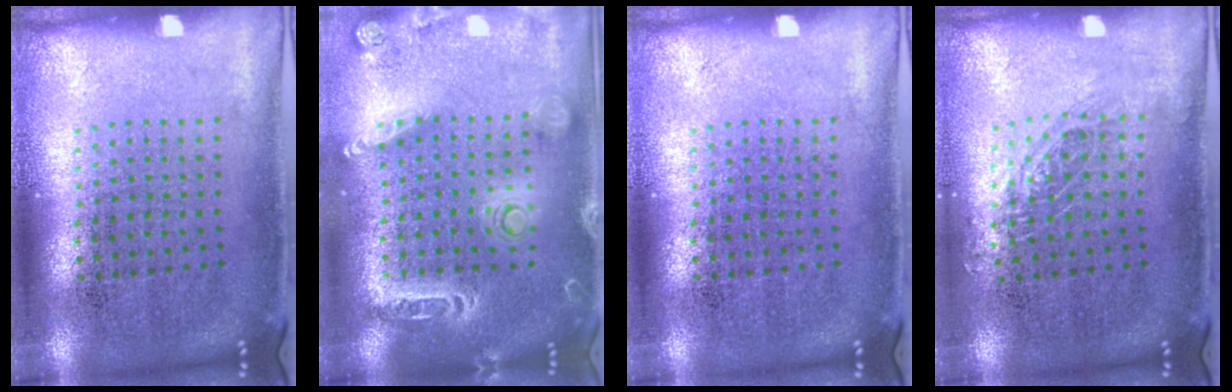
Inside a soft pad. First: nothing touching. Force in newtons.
{"total": 2.1, "press": 1.9, "slide": 0.8}
{"total": 0.0}
{"total": 0.8, "press": 0.8, "slide": 0.2}